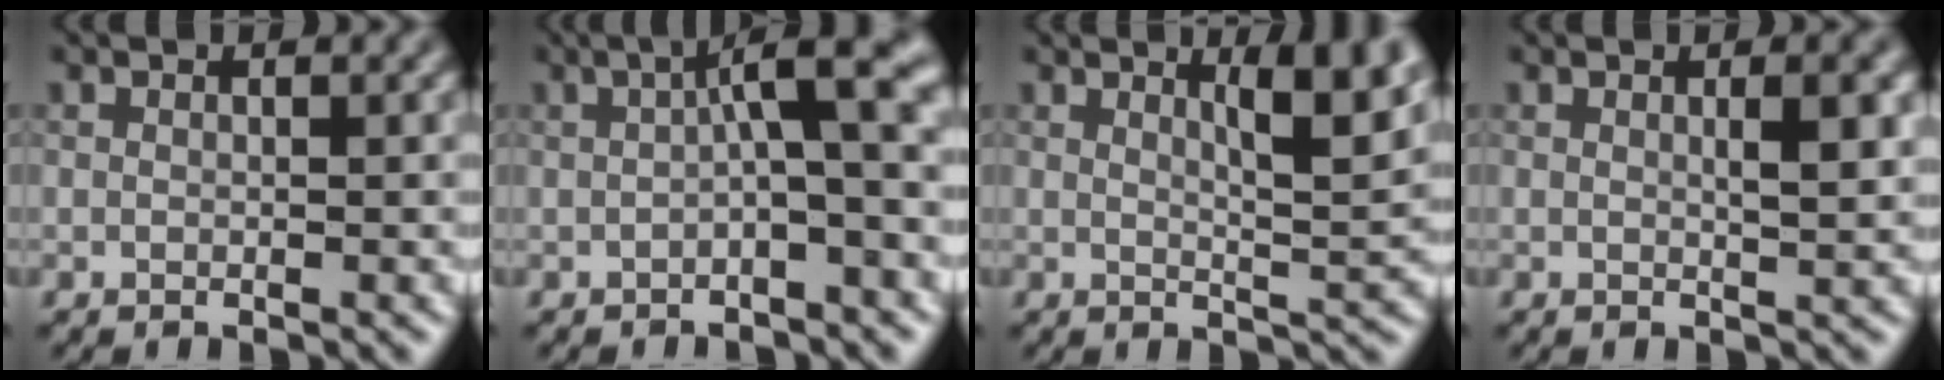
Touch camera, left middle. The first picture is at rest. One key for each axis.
{"total": 5.2, "fx": 0.2, "fy": 0.9, "fz": 5.1, "tx": -0.078, "ty": 0.019, "tz": -0.007}
{"total": 5.3, "fx": 2.5, "fy": 1.2, "fz": 4.5, "tx": -0.056, "ty": -0.002, "tz": 0.038}
{"total": 2.5, "fx": 0.6, "fy": 0.5, "fz": 2.3, "tx": -0.029, "ty": 0.003, "tz": 0.006}